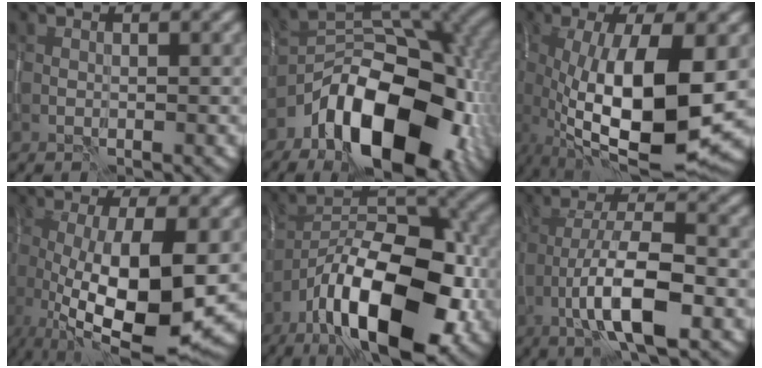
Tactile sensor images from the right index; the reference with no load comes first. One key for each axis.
{"total": 13.2, "fx": -6.6, "fy": 7.1, "fz": 9.0, "tx": -0.130, "ty": -0.007, "tz": -0.114}
{"total": 13.0, "fx": -1.6, "fy": 4.5, "fz": 12.1, "tx": -0.204, "ty": -0.020, "tz": -0.024}
{"total": 11.8, "fx": -1.7, "fy": 4.0, "fz": 11.0, "tx": -0.192, "ty": -0.024, "tz": -0.022}
{"total": 14.5, "fx": -7.5, "fy": 5.7, "fz": 10.9, "tx": -0.172, "ty": 0.010, "tz": -0.134}
{"total": 7.9, "fx": -3.3, "fy": 2.2, "fz": 6.8, "tx": -0.117, "ty": 0.010, "tz": -0.062}